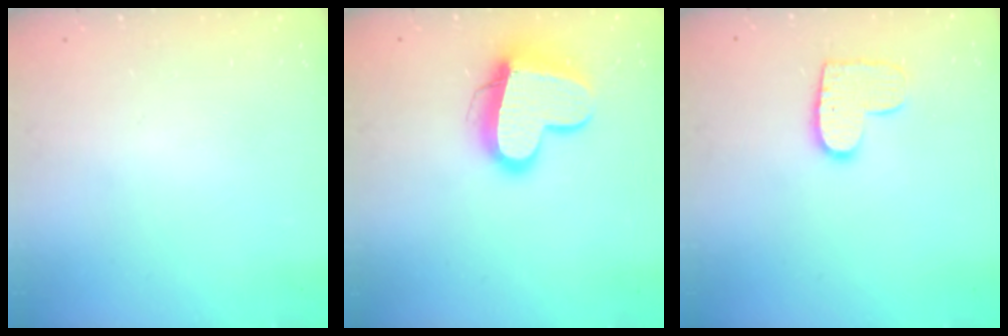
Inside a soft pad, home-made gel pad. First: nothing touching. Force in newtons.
{"total": 15.0, "press": 14.9, "slide": 1.6}
{"total": 10.2, "press": 10.1, "slide": 0.5}